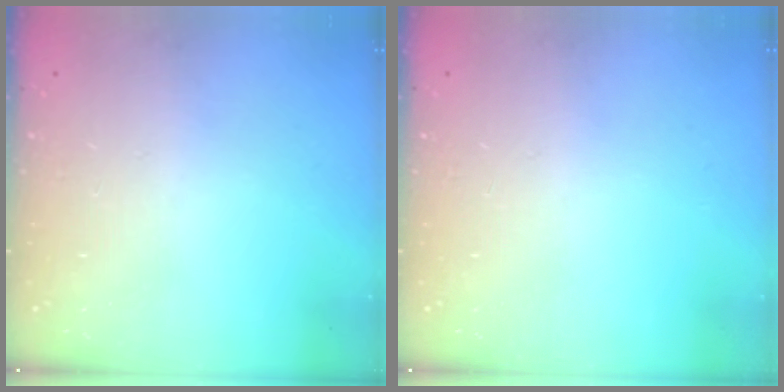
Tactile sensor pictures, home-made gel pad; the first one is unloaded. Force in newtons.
{"total": 0.0}